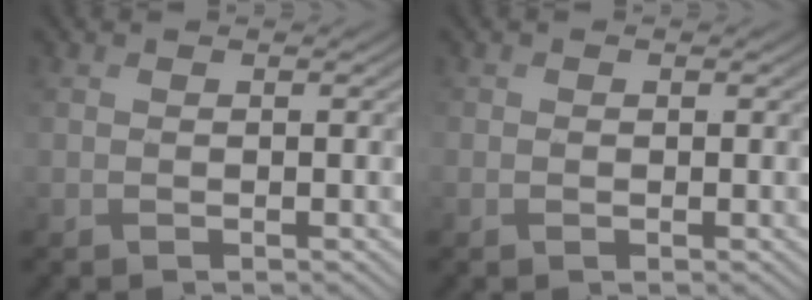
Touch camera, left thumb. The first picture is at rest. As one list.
[{"total": 0.8, "force": [-0.4, -0.2, -0.7], "torque": [0.013, 0.002, 0.000]}]